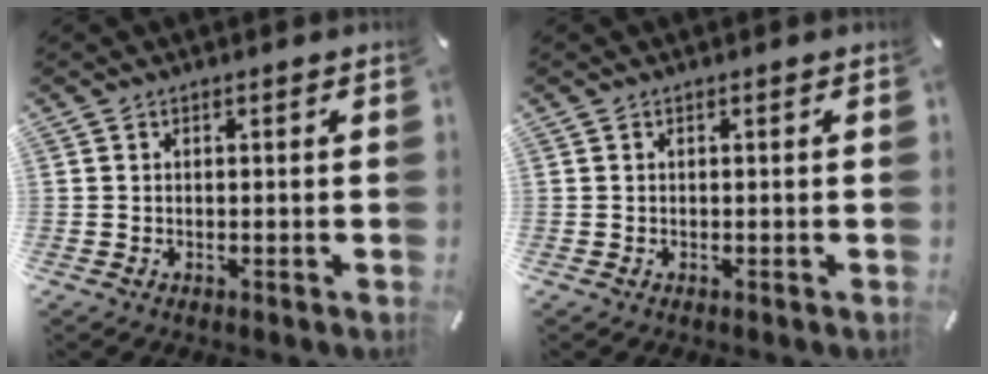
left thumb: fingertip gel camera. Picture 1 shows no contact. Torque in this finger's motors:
{"motor_torque": [-0.01, 0.01, 0.00, 0.04, 0.00]}